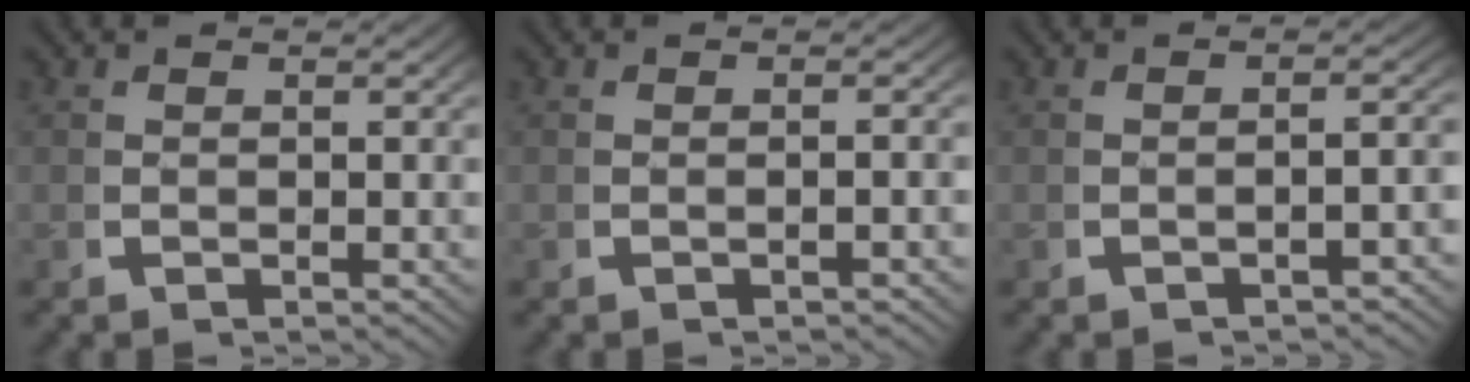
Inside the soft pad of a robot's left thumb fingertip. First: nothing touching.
{"total": 0.9, "force": [-0.6, 0.1, 0.7], "torque": [-0.014, 0.007, -0.012]}
{"total": 2.2, "force": [-1.5, 0.3, 1.6], "torque": [-0.029, 0.007, -0.021]}